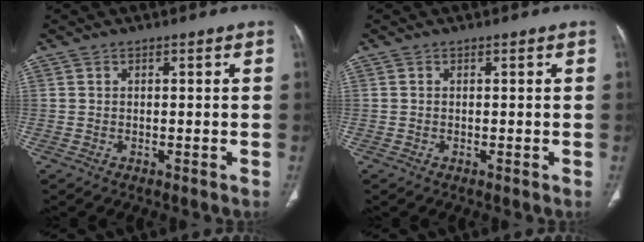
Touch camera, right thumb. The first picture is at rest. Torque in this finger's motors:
{"motor_torque": [-0.30, 0.05, 0.12, -0.63, -0.04]}